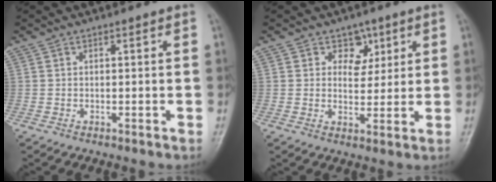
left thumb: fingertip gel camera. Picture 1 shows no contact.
{"total": 5.0, "force": [2.3, 4.0, 2.0], "torque": [0.007, -0.008, 0.033]}